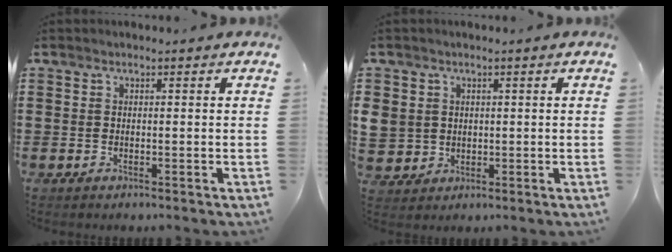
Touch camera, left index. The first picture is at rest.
{"total": 3.3, "force": [0.7, 3.2, 0.1], "torque": [-0.022, 0.011, 0.010]}